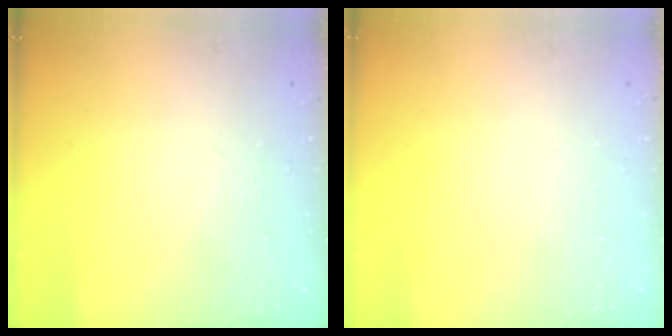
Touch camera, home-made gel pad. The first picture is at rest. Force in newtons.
{"total": 0.0}